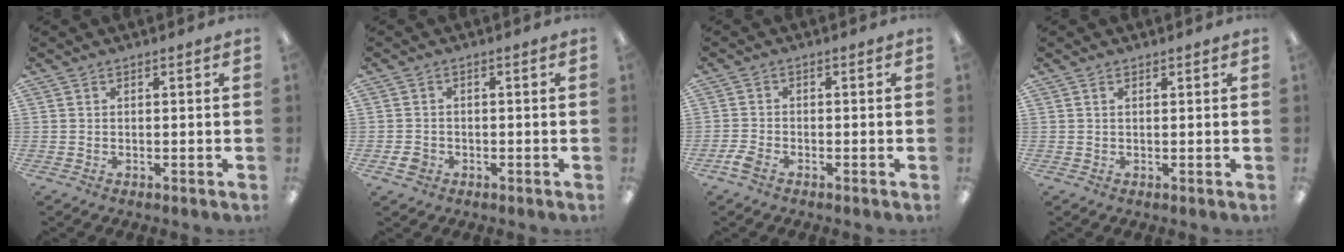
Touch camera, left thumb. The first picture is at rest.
{"total": 2.8, "force": [-1.2, 2.4, 0.9], "torque": [-0.013, 0.005, -0.022]}
{"total": 2.6, "force": [-1.7, 1.2, 1.4], "torque": [-0.036, 0.002, -0.035]}
{"total": 0.6, "force": [0.4, 0.3, 0.2], "torque": [-0.005, 0.002, 0.008]}